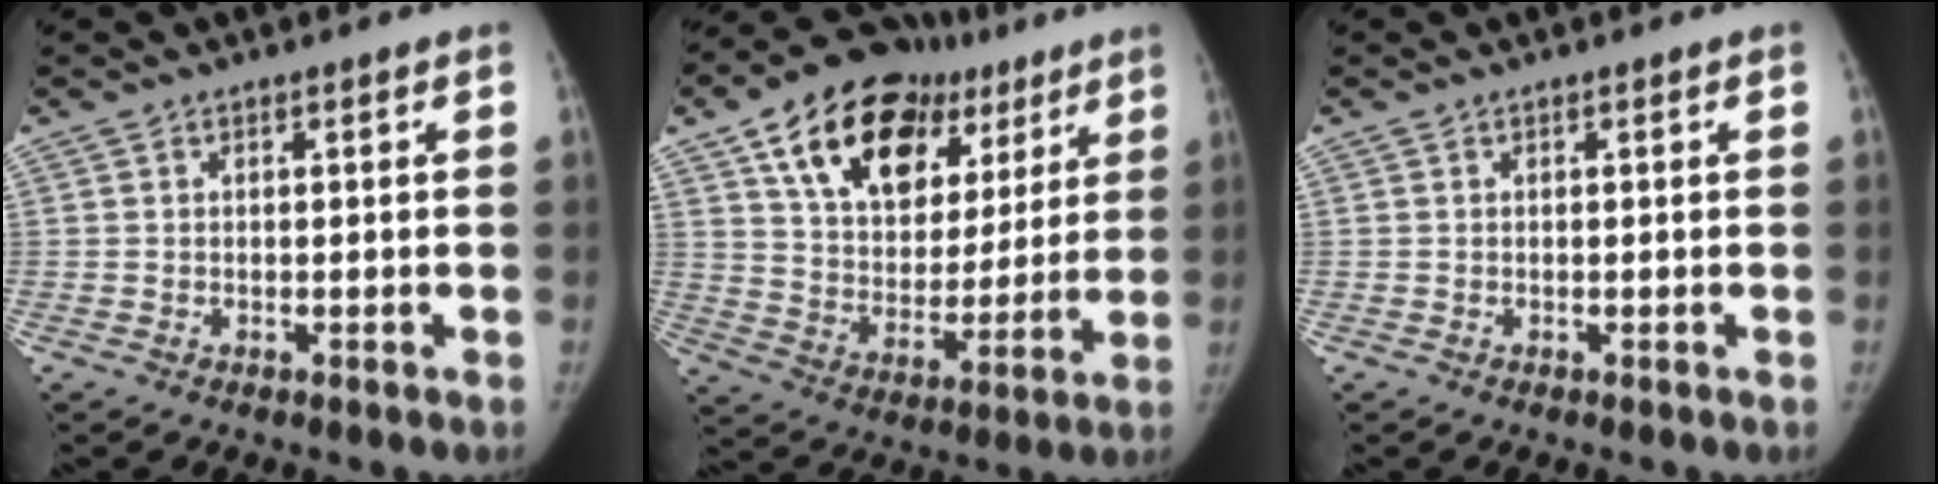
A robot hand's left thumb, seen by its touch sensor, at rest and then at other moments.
{"total": 21.6, "force": [11.2, 13.9, 12.2], "torque": [-0.151, -0.012, 0.184]}
{"total": 0.0}